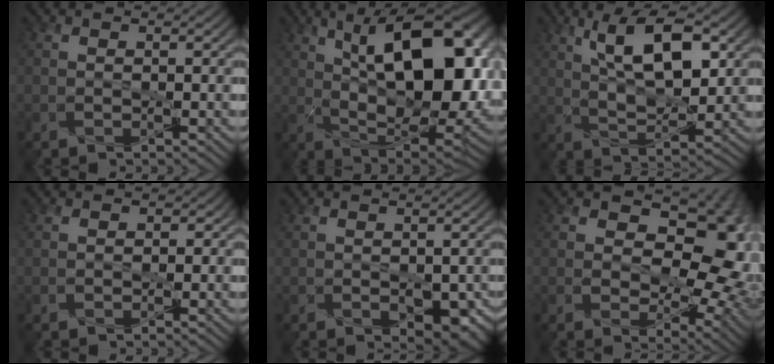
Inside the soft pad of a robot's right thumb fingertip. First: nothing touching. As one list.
[{"total": 17.6, "force": [4.5, 8.2, 14.9], "torque": [-0.220, 0.021, 0.068]}, {"total": 10.2, "force": [3.8, 4.2, 8.4], "torque": [-0.154, 0.003, 0.069]}, {"total": 0.8, "force": [-0.5, 0.6, -0.2], "torque": [0.003, -0.003, -0.012]}, {"total": 2.7, "force": [-0.7, 1.7, 2.0], "torque": [-0.033, -0.013, -0.003]}, {"total": 14.8, "force": [2.6, 9.9, 10.7], "torque": [-0.111, 0.006, 0.047]}]